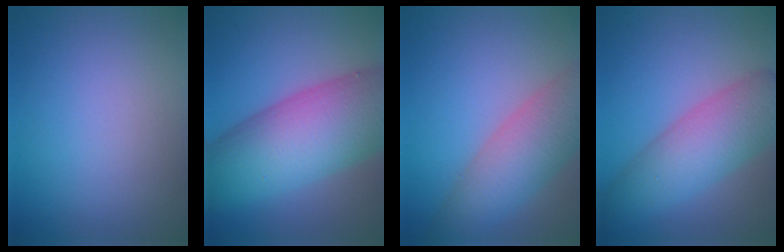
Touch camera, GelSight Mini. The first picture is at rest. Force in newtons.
{"total": 13.7, "press": 13.7, "slide": 0.3}
{"total": 6.7, "press": 6.7, "slide": 0.4}
{"total": 7.3, "press": 7.3, "slide": 0.3}